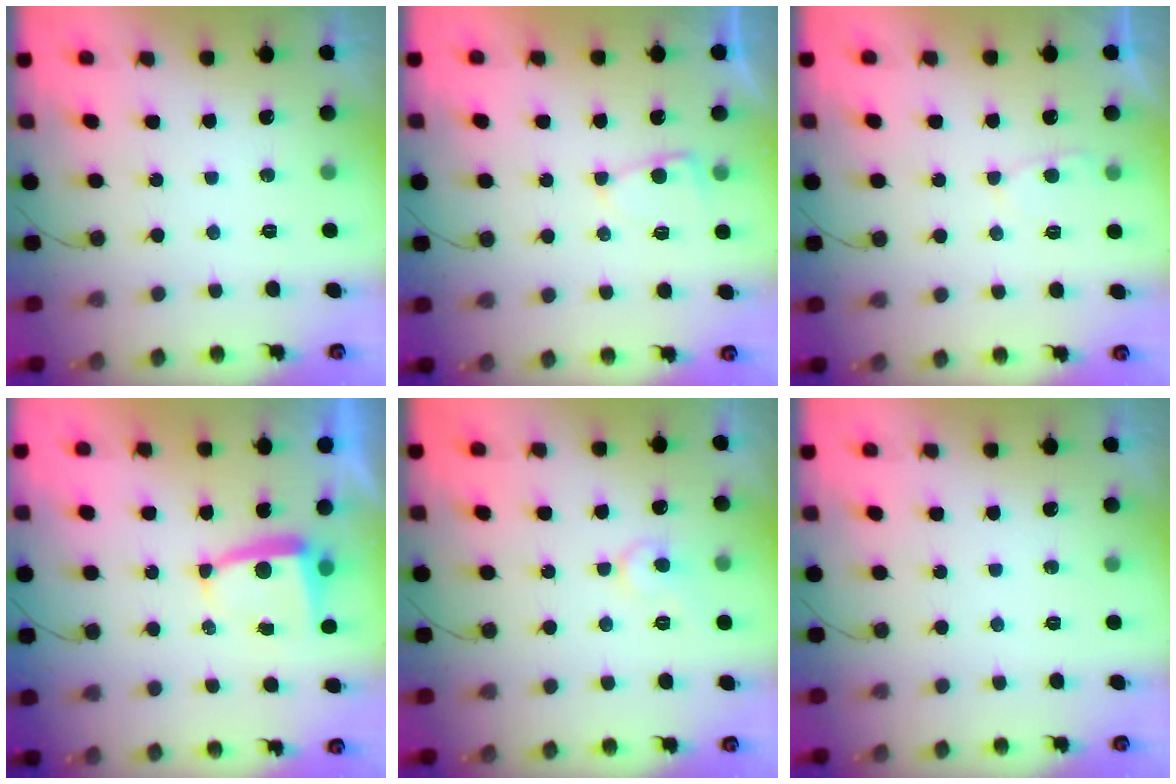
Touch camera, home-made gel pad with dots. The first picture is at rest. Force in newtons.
{"total": 4.0, "press": 4.0, "slide": 0.3}
{"total": 3.1, "press": 3.1, "slide": 0.4}
{"total": 5.3, "press": 5.3, "slide": 0.6}
{"total": 7.1, "press": 7.1, "slide": 0.4}
{"total": 0.0}